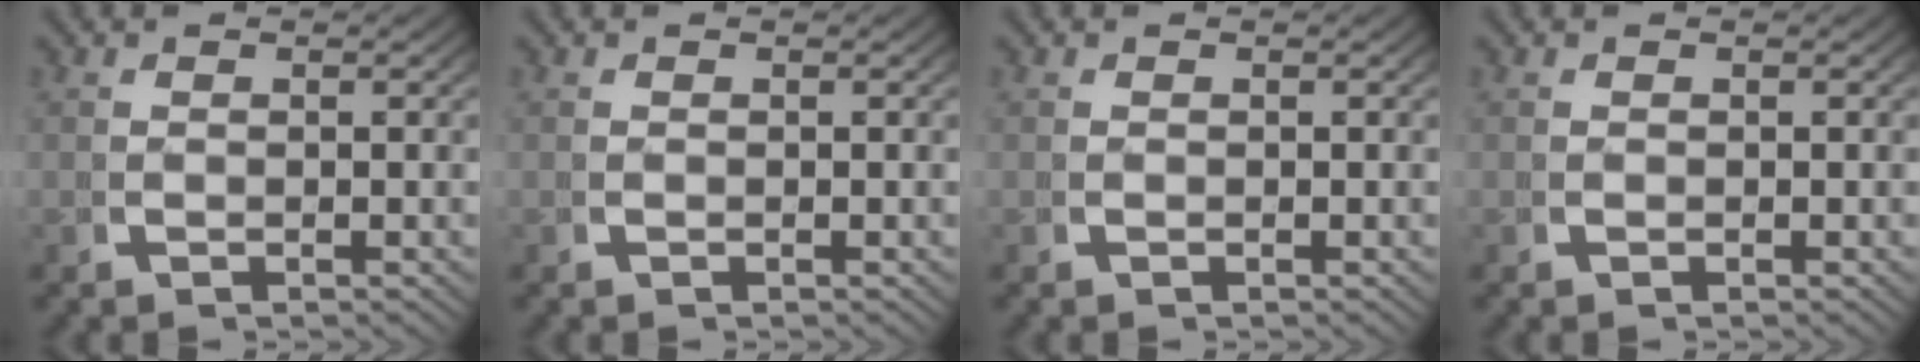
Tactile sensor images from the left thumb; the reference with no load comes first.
{"total": 0.0}
{"total": 0.0}
{"total": 0.0}